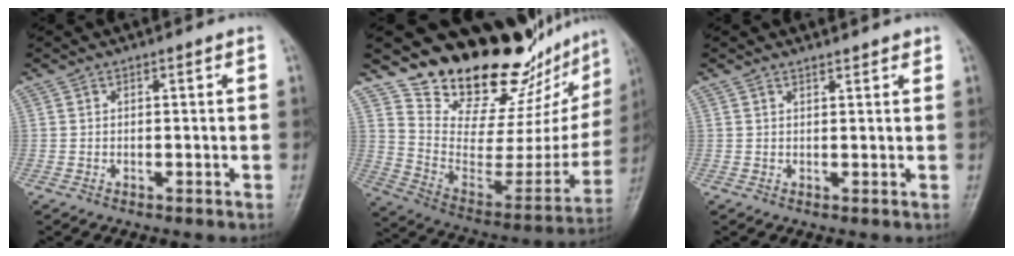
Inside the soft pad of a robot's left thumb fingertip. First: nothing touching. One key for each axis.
{"total": 23.6, "fx": 20.3, "fy": 7.6, "fz": 9.5, "tx": -0.089, "ty": -0.162, "tz": 0.311}
{"total": 1.5, "fx": 1.3, "fy": 0.4, "fz": 0.4, "tx": 0.000, "ty": -0.006, "tz": 0.018}